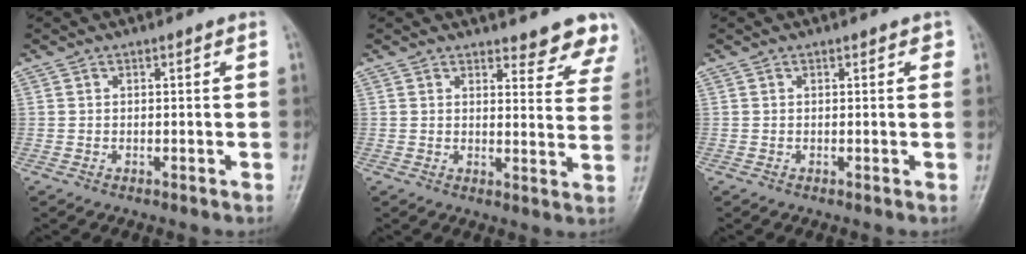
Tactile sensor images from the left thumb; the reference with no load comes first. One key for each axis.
{"total": 8.9, "fx": 8.2, "fy": 2.6, "fz": 2.2, "tx": 0.020, "ty": -0.049, "tz": 0.071}
{"total": 1.0, "fx": 0.6, "fy": 0.6, "fz": 0.6, "tx": 0.000, "ty": -0.001, "tz": 0.002}